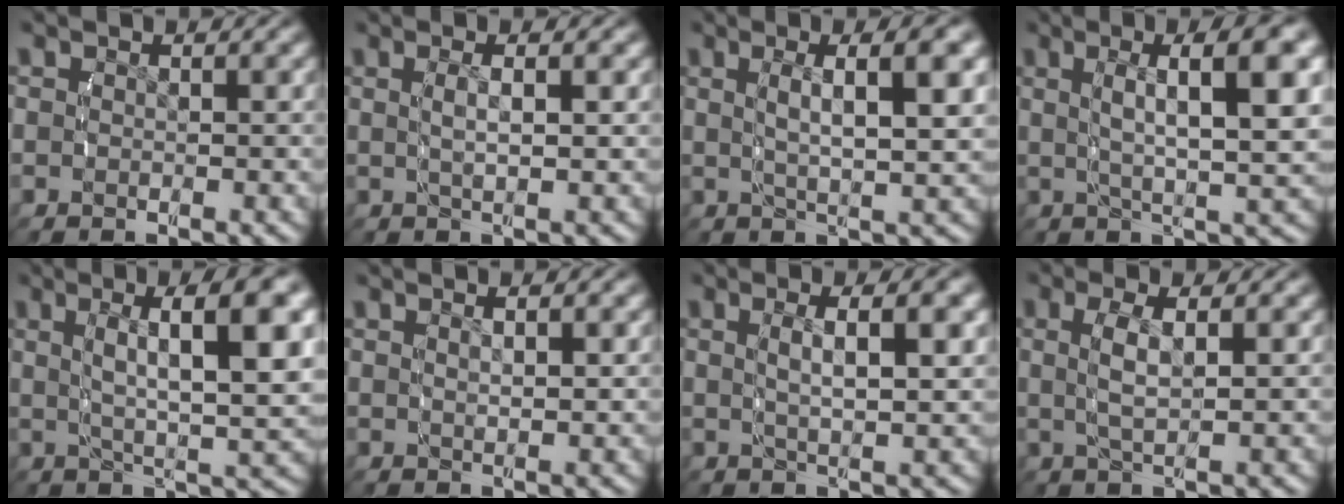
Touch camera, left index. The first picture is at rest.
{"total": 2.5, "force": [0.6, 0.2, 2.5], "torque": [-0.044, -0.002, 0.016]}
{"total": 5.4, "force": [1.3, 0.7, 5.2], "torque": [-0.074, 0.006, 0.028]}
{"total": 7.5, "force": [1.7, 1.2, 7.2], "torque": [-0.096, 0.014, 0.030]}
{"total": 8.3, "force": [1.7, 1.6, 8.0], "torque": [-0.104, 0.013, 0.030]}
{"total": 1.4, "force": [0.6, -0.3, 1.2], "torque": [-0.017, -0.002, 0.018]}
{"total": 3.9, "force": [1.0, 0.5, 3.8], "torque": [-0.060, 0.002, 0.024]}
{"total": 2.8, "force": [0.6, 0.2, 2.7], "torque": [-0.063, -0.005, 0.019]}